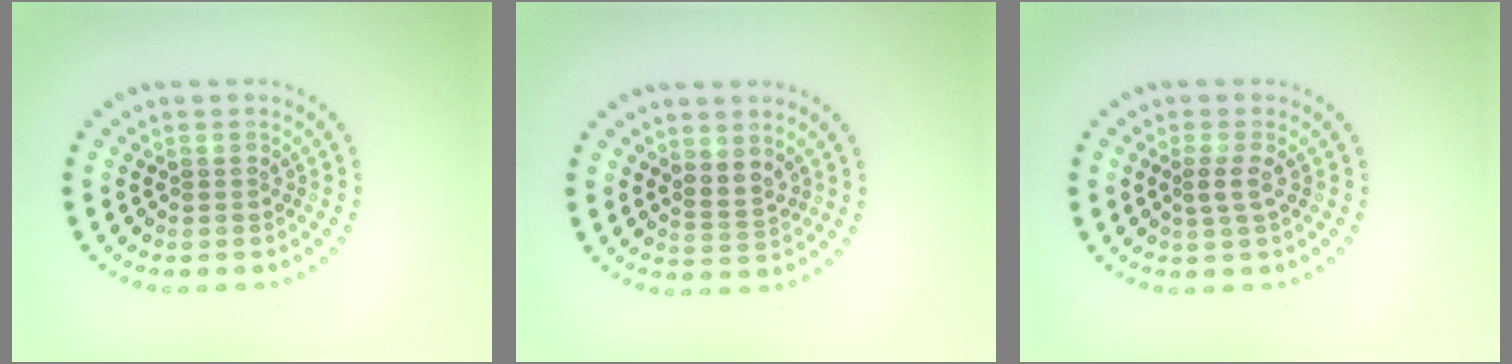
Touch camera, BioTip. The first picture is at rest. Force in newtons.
{"total": 1.8, "press": 1.4, "slide": 1.2}
{"total": 1.7, "press": 1.4, "slide": 0.9}